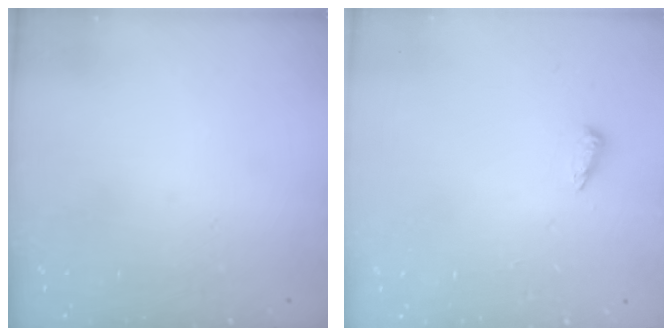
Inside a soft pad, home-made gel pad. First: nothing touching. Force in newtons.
{"total": 5.6, "press": 5.5, "slide": 1.0}